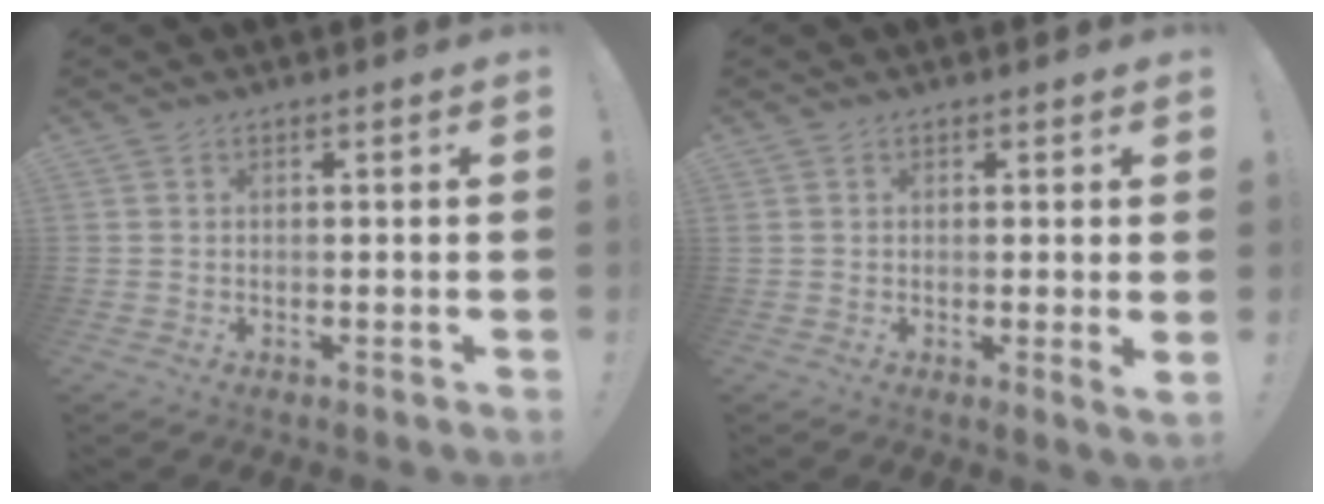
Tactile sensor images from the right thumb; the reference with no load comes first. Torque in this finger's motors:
{"motor_torque": [-0.03, 0.04, 0.44, 0.05, 0.00]}